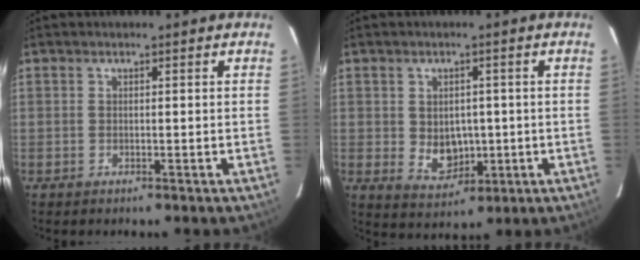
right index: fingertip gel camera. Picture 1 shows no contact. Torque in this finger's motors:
{"motor_torque": [0.57, 0.02, 0.27, 0.07]}